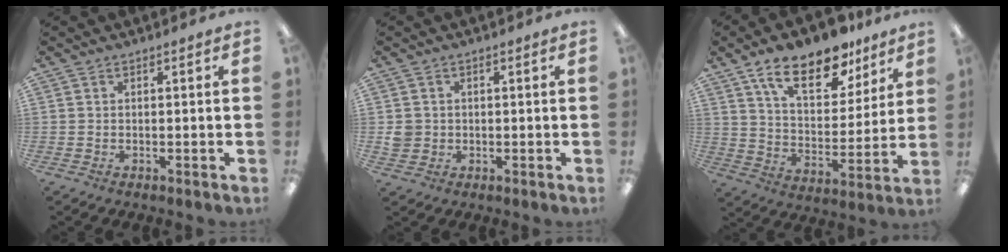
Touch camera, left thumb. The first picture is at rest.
{"total": 3.4, "force": [0.0, 3.3, 0.7], "torque": [-0.009, 0.005, 0.000]}
{"total": 17.4, "force": [12.3, 7.6, 9.7], "torque": [-0.158, -0.062, 0.211]}